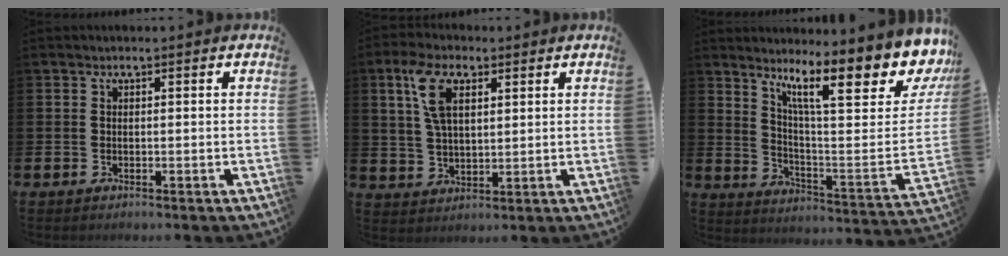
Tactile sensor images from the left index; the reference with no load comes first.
{"total": 7.2, "force": [3.7, 3.8, 4.9], "torque": [-0.094, 0.007, 0.064]}
{"total": 14.0, "force": [10.1, 3.5, 9.0], "torque": [-0.154, -0.076, 0.161]}